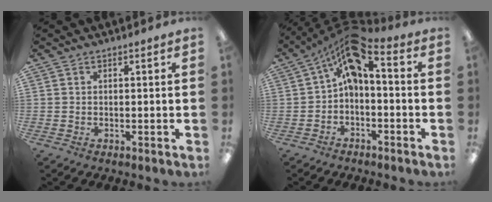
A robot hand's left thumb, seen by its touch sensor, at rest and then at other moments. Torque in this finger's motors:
{"motor_torque": [-0.36, 1.02, 0.14, -0.14, 0.36]}